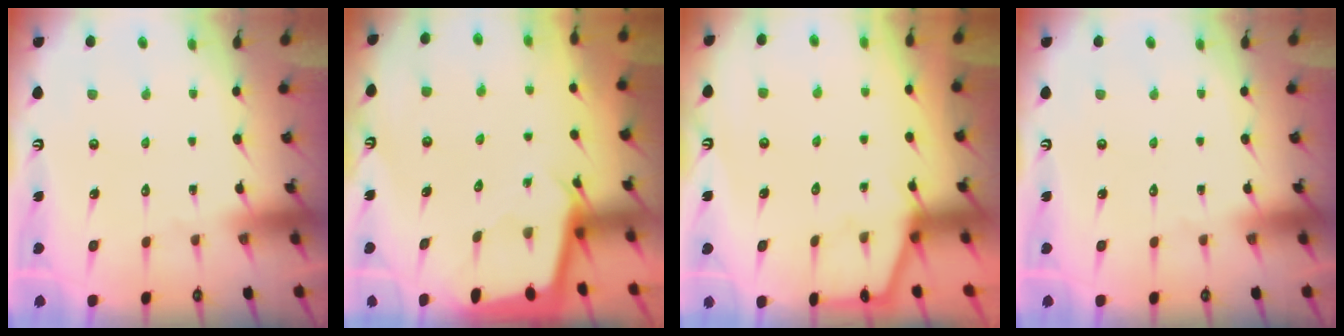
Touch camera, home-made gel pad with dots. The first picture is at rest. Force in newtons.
{"total": 2.2, "press": 2.1, "slide": 0.3}
{"total": 4.7, "press": 4.6, "slide": 0.4}
{"total": 0.0}